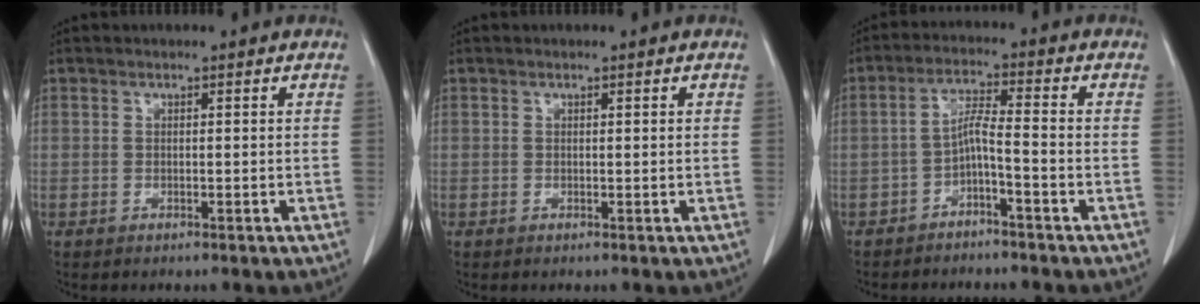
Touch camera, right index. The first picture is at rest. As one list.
[{"total": 0.0}, {"total": 4.2, "force": [-2.2, 0.1, 3.6], "torque": [-0.068, 0.017, -0.040]}]